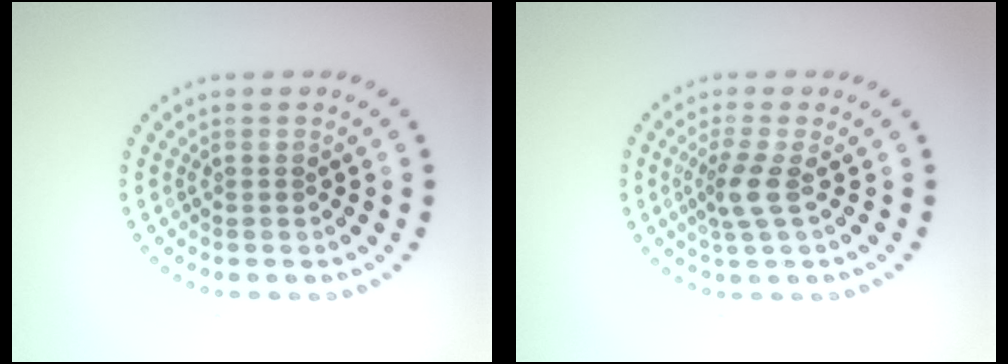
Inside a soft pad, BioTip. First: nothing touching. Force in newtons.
{"total": 2.5, "press": 1.9, "slide": 1.6}